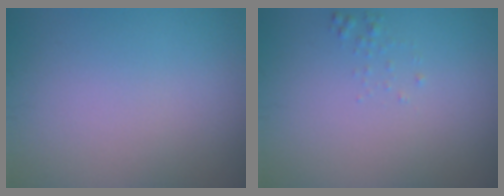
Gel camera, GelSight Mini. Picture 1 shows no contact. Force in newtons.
{"total": 0.5, "press": 0.5, "slide": 0.0}